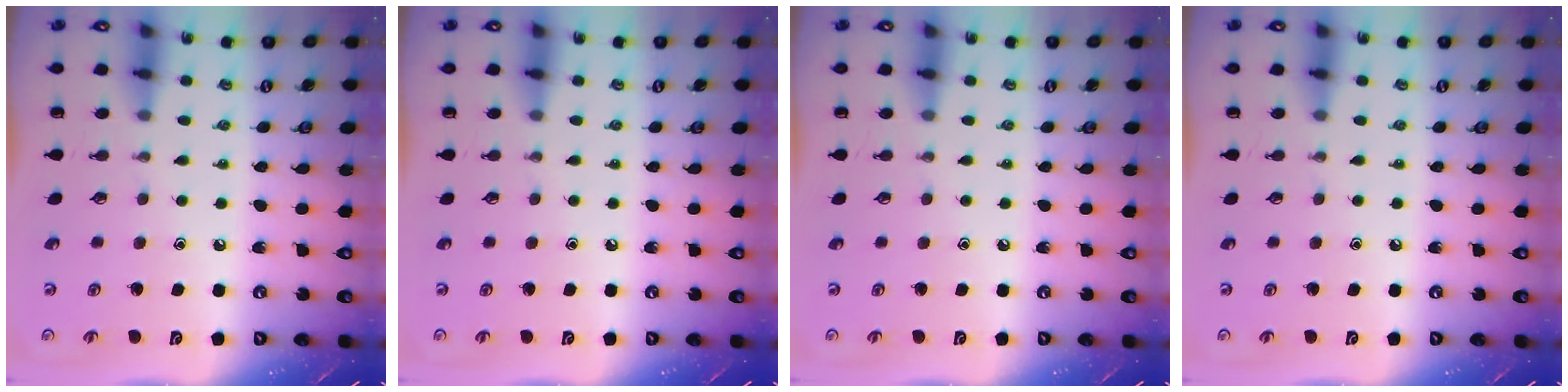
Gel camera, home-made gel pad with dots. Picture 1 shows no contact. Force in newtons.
{"total": 0.0}
{"total": 0.0}
{"total": 0.0}